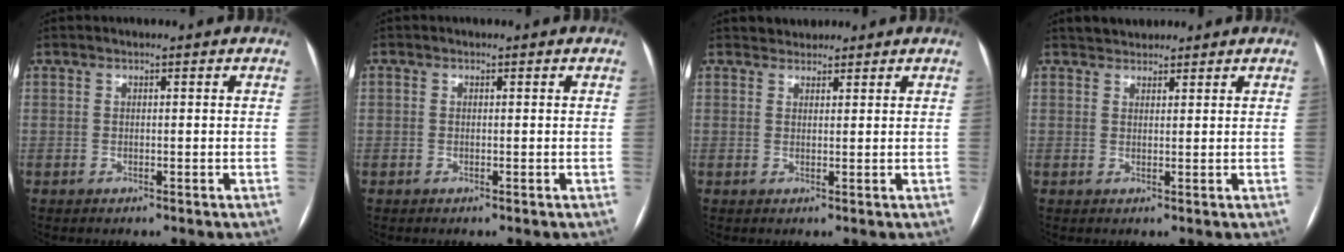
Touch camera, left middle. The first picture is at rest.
{"total": 0.0}
{"total": 2.0, "force": [1.8, 0.9, -0.3], "torque": [0.007, 0.011, 0.028]}
{"total": 2.5, "force": [2.2, 1.1, 0.0], "torque": [0.002, 0.014, 0.036]}